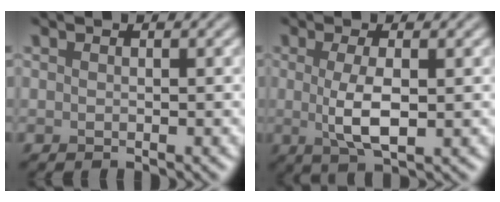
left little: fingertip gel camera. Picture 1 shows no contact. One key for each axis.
{"total": 3.7, "fx": 0.1, "fy": 1.0, "fz": 3.5, "tx": -0.073, "ty": -0.003, "tz": 0.004}